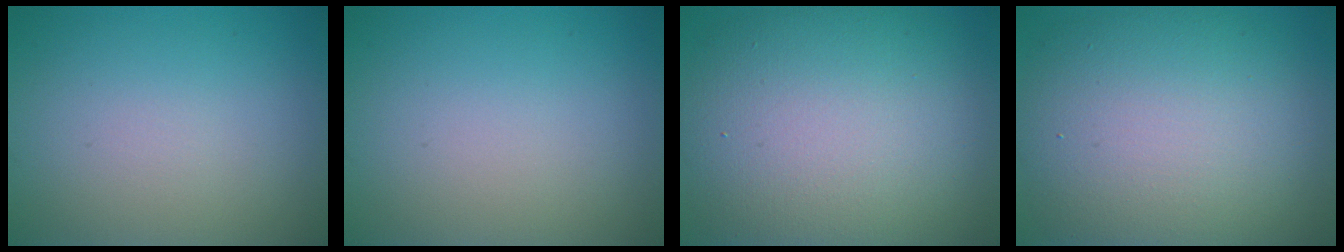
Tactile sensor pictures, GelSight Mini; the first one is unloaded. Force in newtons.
{"total": 0.0}
{"total": 13.7, "press": 13.6, "slide": 1.5}
{"total": 12.4, "press": 12.4, "slide": 0.7}